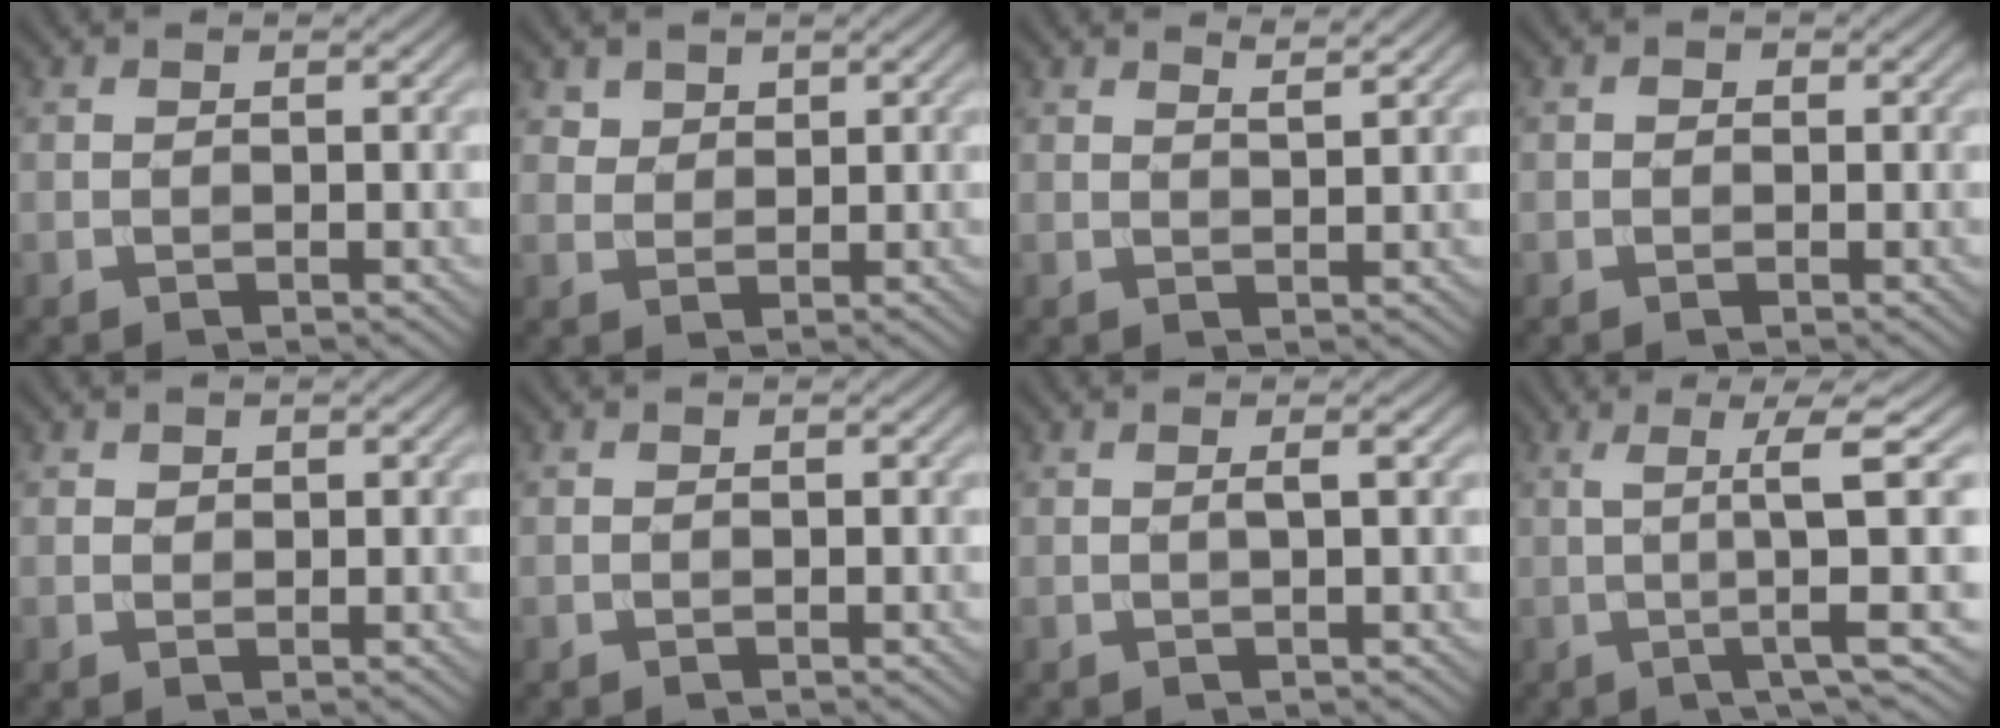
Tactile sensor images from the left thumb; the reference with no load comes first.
{"total": 2.4, "force": [1.7, 1.6, 0.6], "torque": [-0.021, -0.011, 0.041]}
{"total": 2.1, "force": [1.7, 0.2, 1.2], "torque": [-0.022, 0.001, 0.031]}
{"total": 0.7, "force": [0.0, 0.7, 0.2], "torque": [-0.002, -0.004, -0.005]}
{"total": 0.8, "force": [0.6, 0.6, 0.2], "torque": [-0.003, -0.001, 0.011]}
{"total": 0.0}
{"total": 1.4, "force": [0.3, 0.1, 1.4], "torque": [-0.028, 0.008, 0.000]}
{"total": 7.3, "force": [-0.1, 0.2, 7.3], "torque": [-0.133, 0.013, -0.001]}